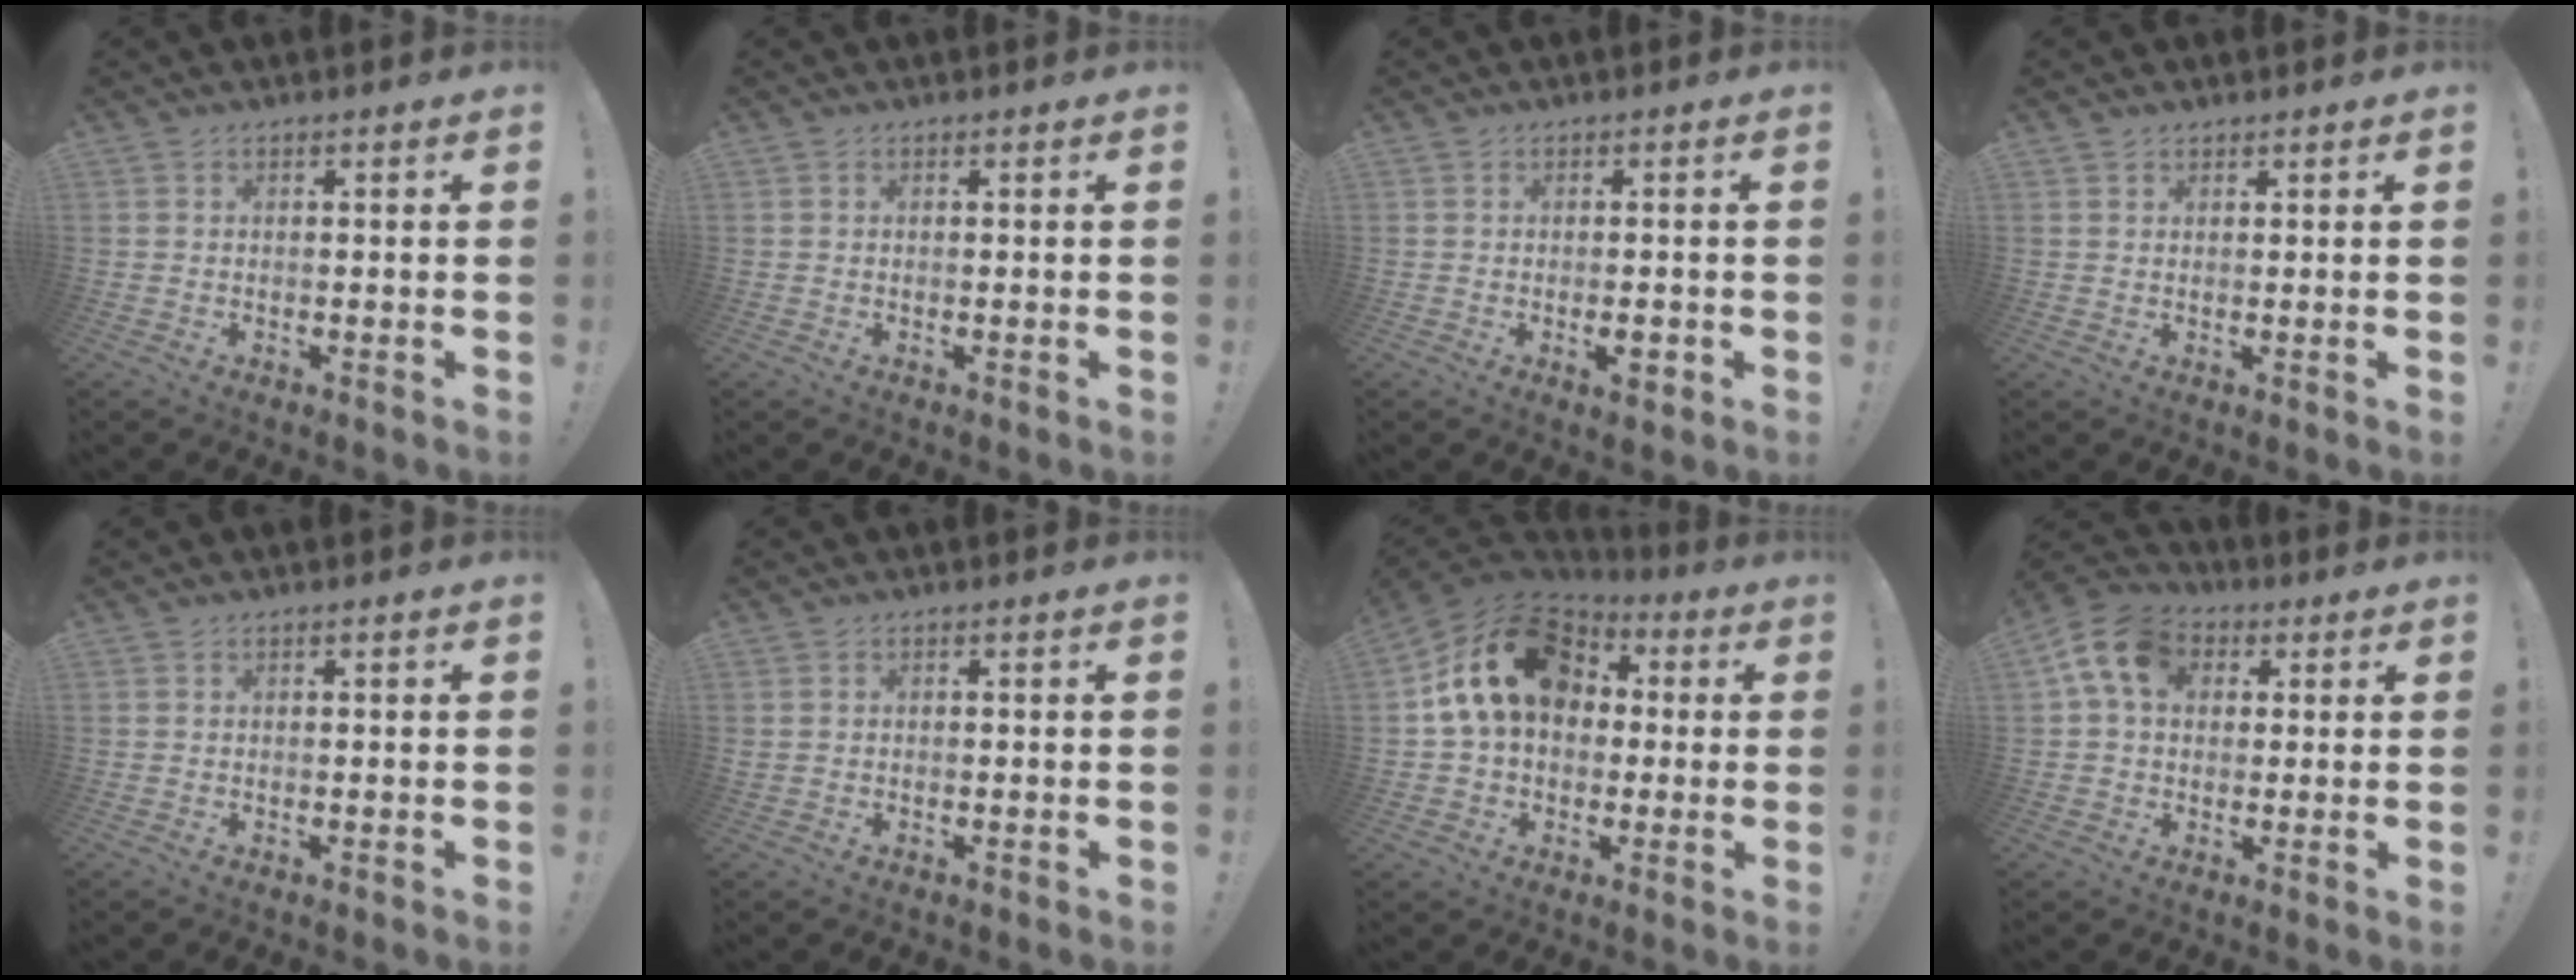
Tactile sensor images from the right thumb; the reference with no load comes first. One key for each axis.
{"total": 0.0}
{"total": 4.3, "fx": -1.5, "fy": 1.9, "fz": 3.5, "tx": -0.047, "ty": 0.007, "tz": -0.024}
{"total": 1.2, "fx": 1.0, "fy": 0.7, "fz": 0.1, "tx": 0.003, "ty": -0.004, "tz": 0.018}
{"total": 0.0}
{"total": 0.7, "fx": -0.2, "fy": 0.6, "fz": 0.2, "tx": -0.010, "ty": 0.005, "tz": -0.001}
{"total": 20.2, "fx": 5.1, "fy": 14.2, "fz": 13.3, "tx": -0.219, "ty": 0.004, "tz": 0.098}
{"total": 12.2, "fx": 3.7, "fy": 8.8, "fz": 7.6, "tx": -0.137, "ty": 0.006, "tz": 0.074}